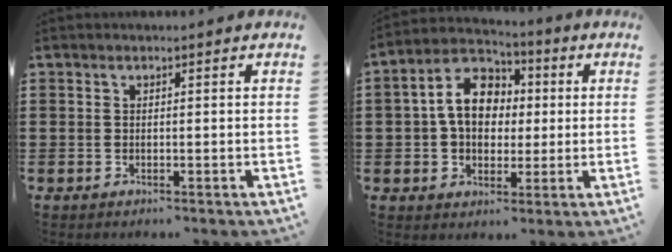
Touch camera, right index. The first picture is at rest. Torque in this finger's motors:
{"motor_torque": [2.14, 0.00, 1.06, 0.21]}